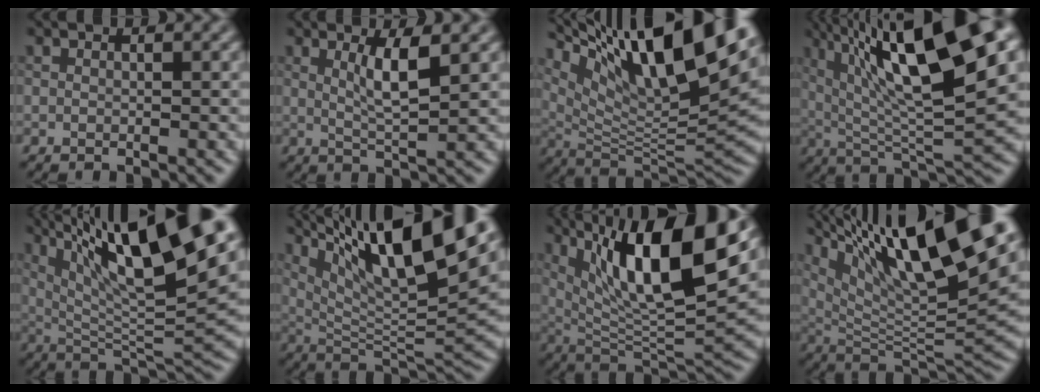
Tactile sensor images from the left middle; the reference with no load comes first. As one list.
[{"total": 3.4, "force": [1.2, 0.6, 3.1], "torque": [-0.057, -0.004, 0.023]}, {"total": 15.6, "force": [8.1, 4.3, 12.7], "torque": [-0.219, 0.011, 0.151]}, {"total": 16.0, "force": [6.3, 4.0, 14.2], "torque": [-0.231, 0.021, 0.107]}, {"total": 14.7, "force": [6.8, 3.3, 12.6], "torque": [-0.212, 0.014, 0.122]}, {"total": 14.2, "force": [7.2, 3.0, 11.9], "torque": [-0.201, 0.011, 0.134]}, {"total": 13.0, "force": [5.5, 3.2, 11.4], "torque": [-0.191, -0.001, 0.101]}, {"total": 16.6, "force": [8.4, 4.2, 13.7], "torque": [-0.238, 0.010, 0.156]}]